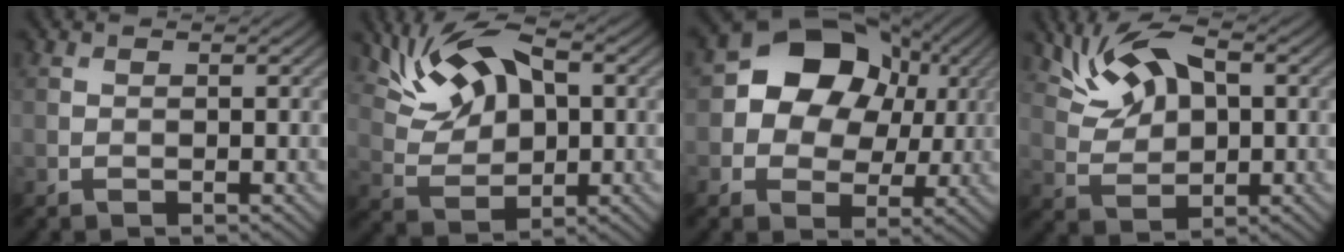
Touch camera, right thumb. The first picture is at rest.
{"total": 9.7, "force": [3.9, 5.4, 7.1], "torque": [-0.148, 0.010, 0.071]}
{"total": 11.2, "force": [2.4, 9.0, 6.2], "torque": [-0.108, 0.003, 0.022]}
{"total": 8.0, "force": [3.4, 4.4, 5.7], "torque": [-0.119, 0.006, 0.062]}